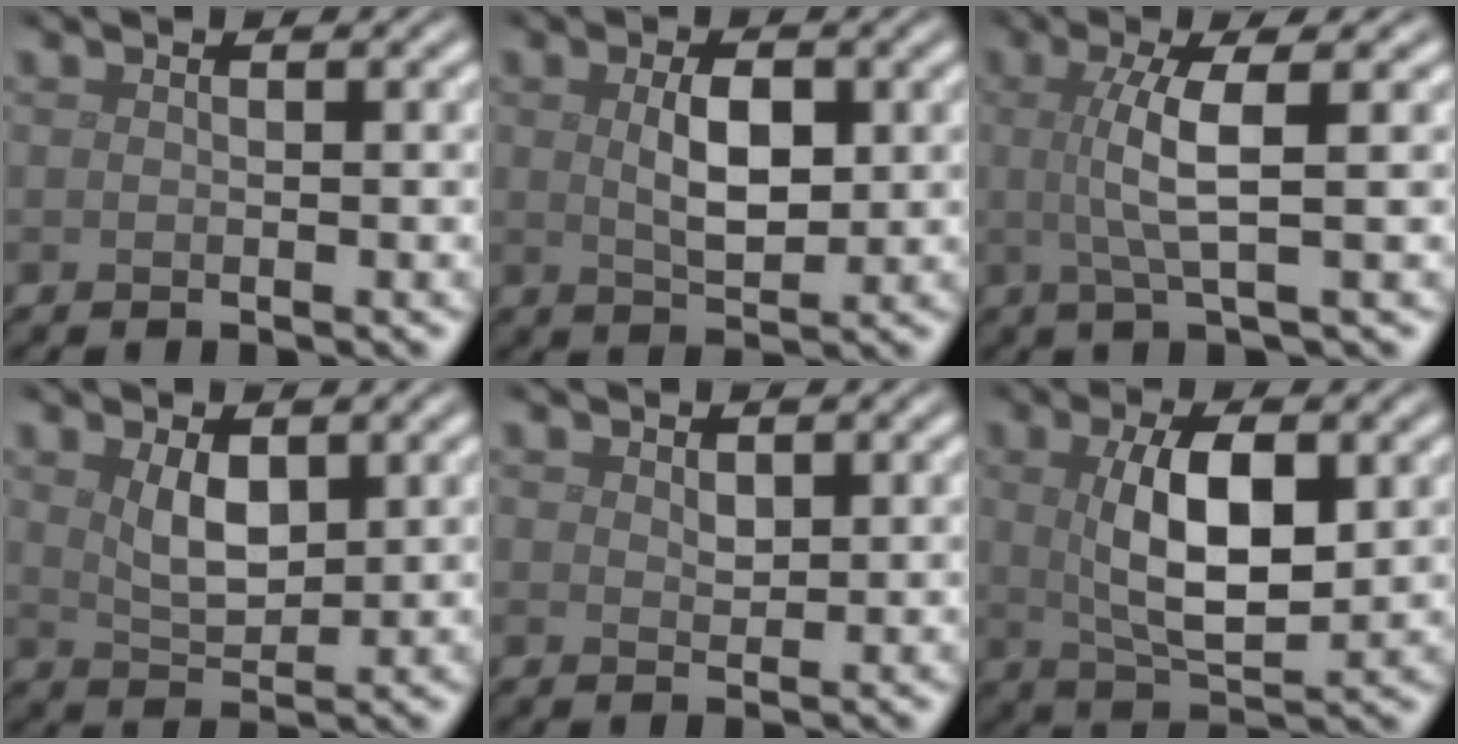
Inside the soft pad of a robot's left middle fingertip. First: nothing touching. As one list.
[{"total": 3.6, "force": [0.6, 1.8, 3.1], "torque": [-0.065, -0.003, 0.015]}, {"total": 4.3, "force": [0.4, 1.0, 4.2], "torque": [-0.078, 0.004, 0.005]}, {"total": 3.0, "force": [1.3, 1.4, 2.3], "torque": [-0.049, -0.003, 0.029]}, {"total": 1.0, "force": [0.6, 0.6, 0.6], "torque": [-0.011, -0.002, 0.013]}, {"total": 6.8, "force": [1.1, 2.7, 6.2], "torque": [-0.117, -0.002, 0.024]}]